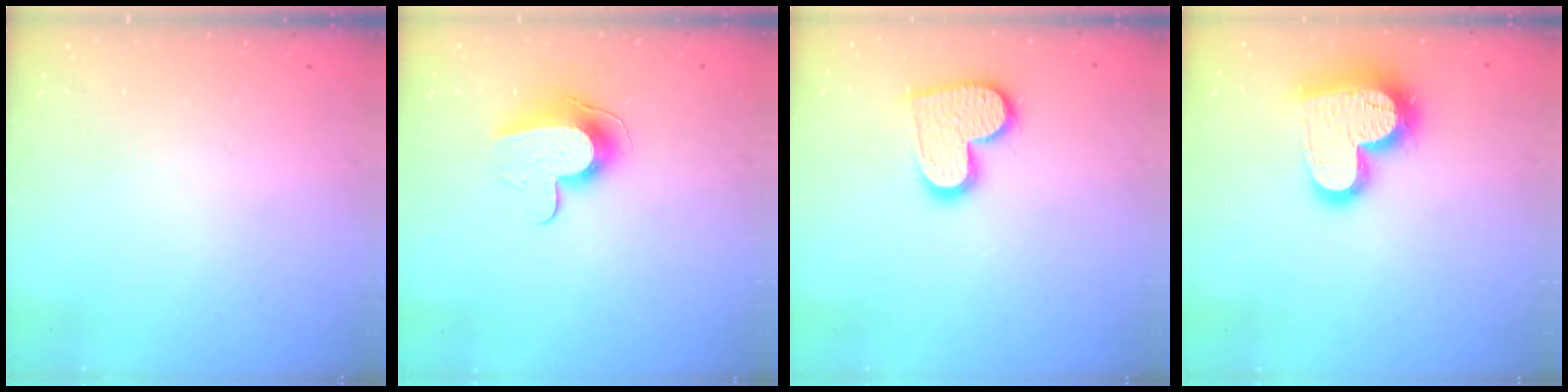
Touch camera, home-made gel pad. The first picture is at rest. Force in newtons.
{"total": 9.9, "press": 9.9, "slide": 0.4}
{"total": 13.8, "press": 13.8, "slide": 1.1}
{"total": 18.4, "press": 18.4, "slide": 1.4}